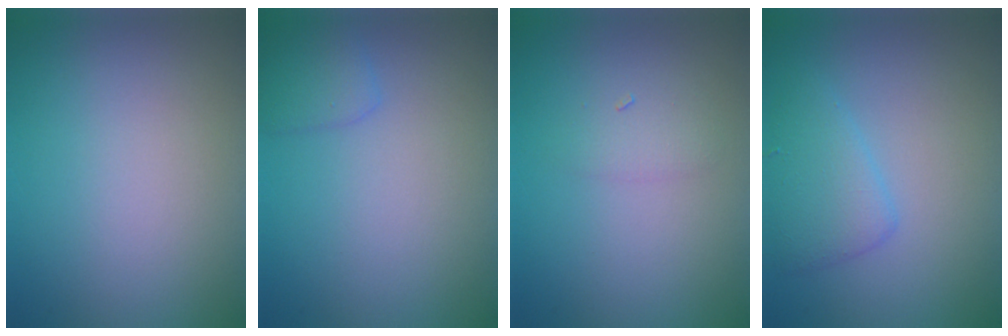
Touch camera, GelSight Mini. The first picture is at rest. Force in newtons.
{"total": 1.6, "press": 1.6, "slide": 0.1}
{"total": 1.3, "press": 1.3, "slide": 0.1}
{"total": 2.8, "press": 2.8, "slide": 0.3}